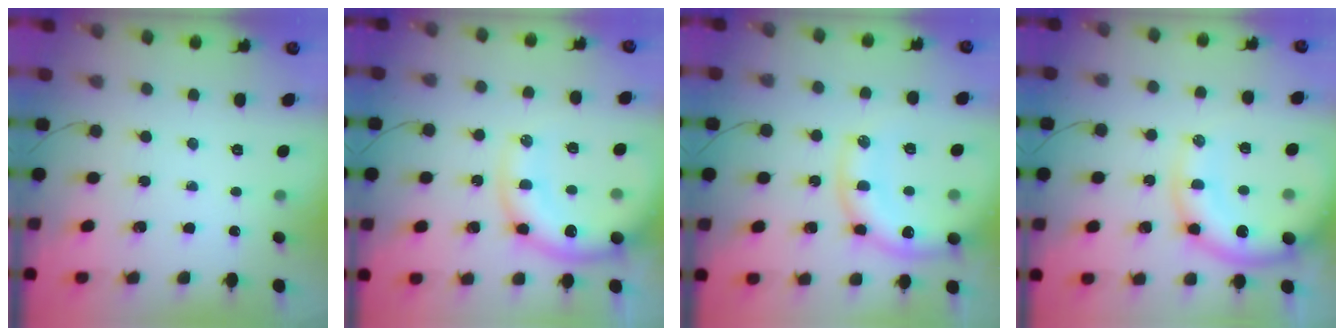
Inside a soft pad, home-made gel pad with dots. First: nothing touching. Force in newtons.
{"total": 16.2, "press": 15.6, "slide": 4.3}
{"total": 17.3, "press": 17.0, "slide": 3.3}
{"total": 14.6, "press": 14.1, "slide": 3.7}